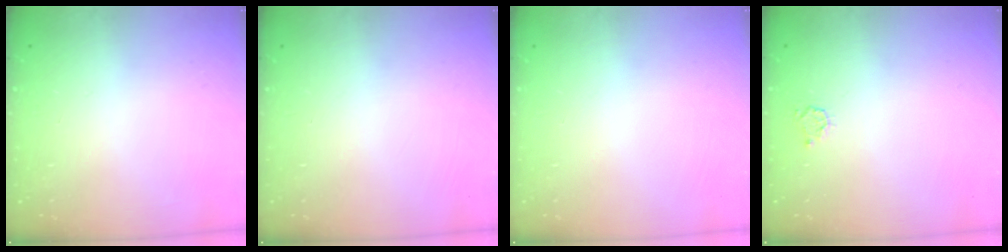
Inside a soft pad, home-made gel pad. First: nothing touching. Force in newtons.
{"total": 0.0}
{"total": 0.0}
{"total": 3.0, "press": 3.0, "slide": 0.4}